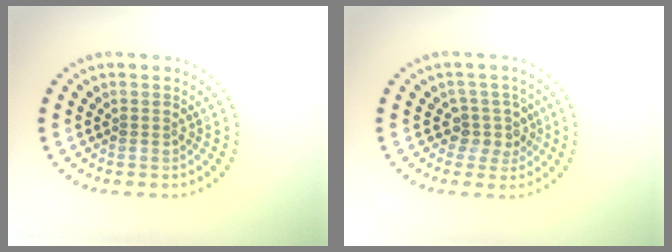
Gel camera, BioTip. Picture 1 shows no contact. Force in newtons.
{"total": 2.5, "press": 2.0, "slide": 1.6}